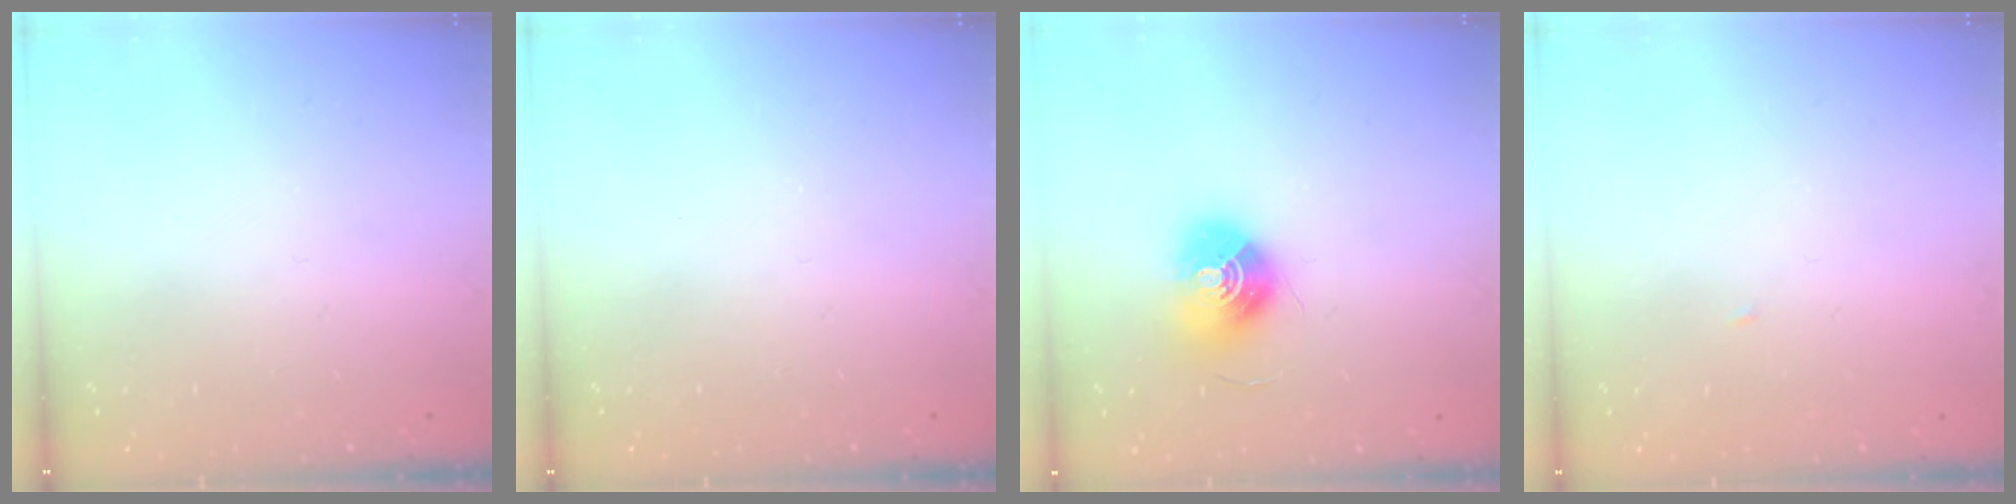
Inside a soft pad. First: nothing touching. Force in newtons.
{"total": 0.0}
{"total": 11.1, "press": 11.1, "slide": 0.2}
{"total": 1.4, "press": 1.4, "slide": 0.0}